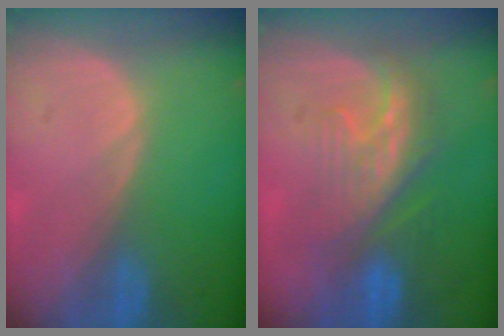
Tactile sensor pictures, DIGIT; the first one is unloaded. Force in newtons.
{"total": 7.9, "press": 7.8, "slide": 1.3}